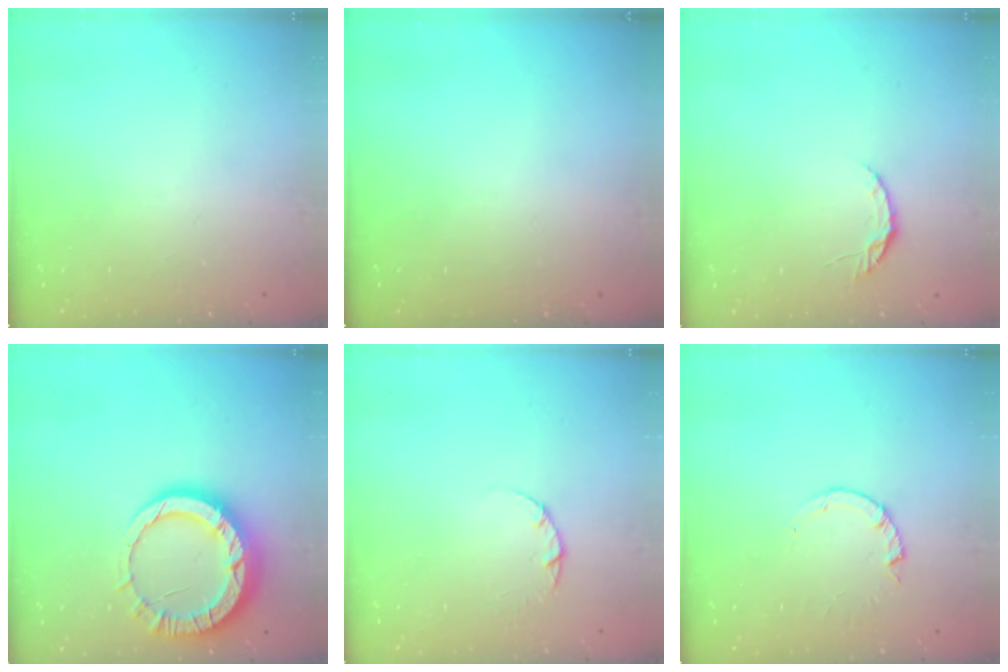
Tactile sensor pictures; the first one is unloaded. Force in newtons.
{"total": 0.0}
{"total": 3.8, "press": 3.8, "slide": 0.4}
{"total": 12.6, "press": 12.6, "slide": 1.1}
{"total": 2.2, "press": 2.2, "slide": 0.3}
{"total": 1.0, "press": 0.9, "slide": 0.3}